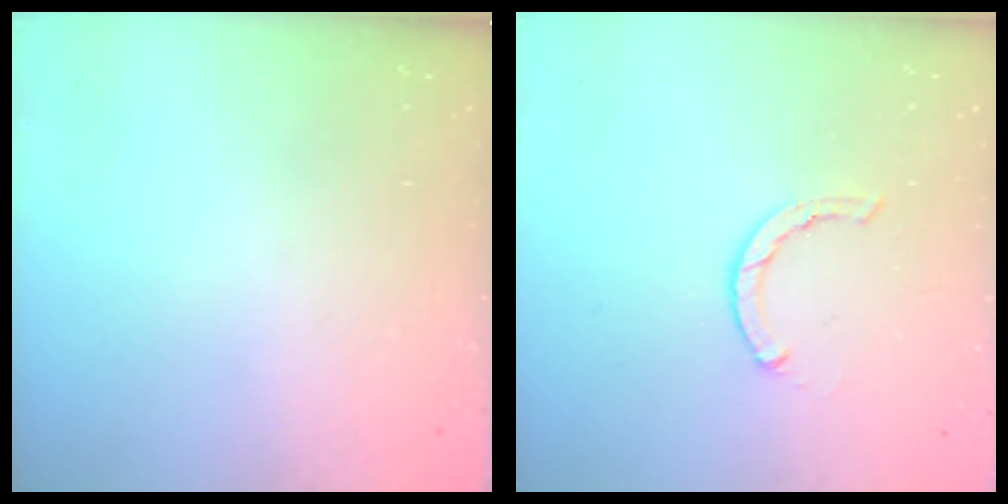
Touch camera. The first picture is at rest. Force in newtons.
{"total": 1.2, "press": 1.2, "slide": 0.2}